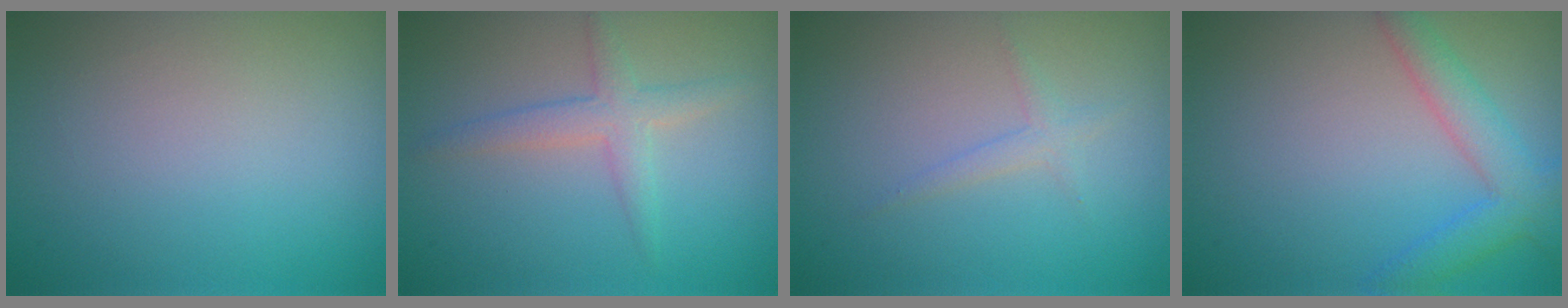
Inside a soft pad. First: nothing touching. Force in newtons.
{"total": 2.5, "press": 2.5, "slide": 0.0}
{"total": 1.2, "press": 1.2, "slide": 0.0}
{"total": 3.9, "press": 3.9, "slide": 0.2}